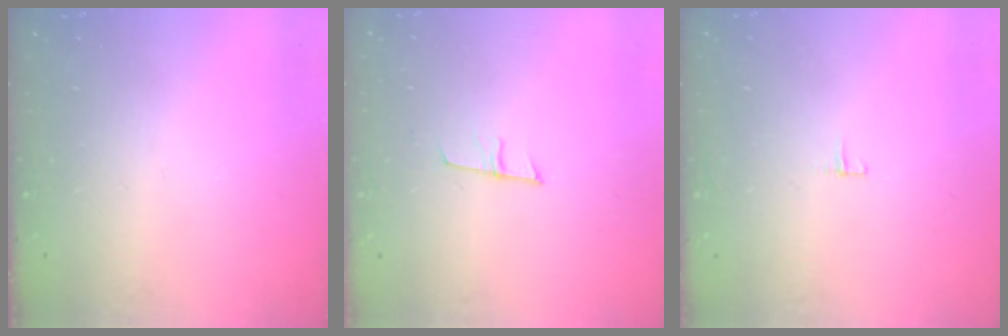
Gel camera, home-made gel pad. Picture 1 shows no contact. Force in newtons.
{"total": 5.5, "press": 5.5, "slide": 0.3}
{"total": 3.3, "press": 3.3, "slide": 0.2}